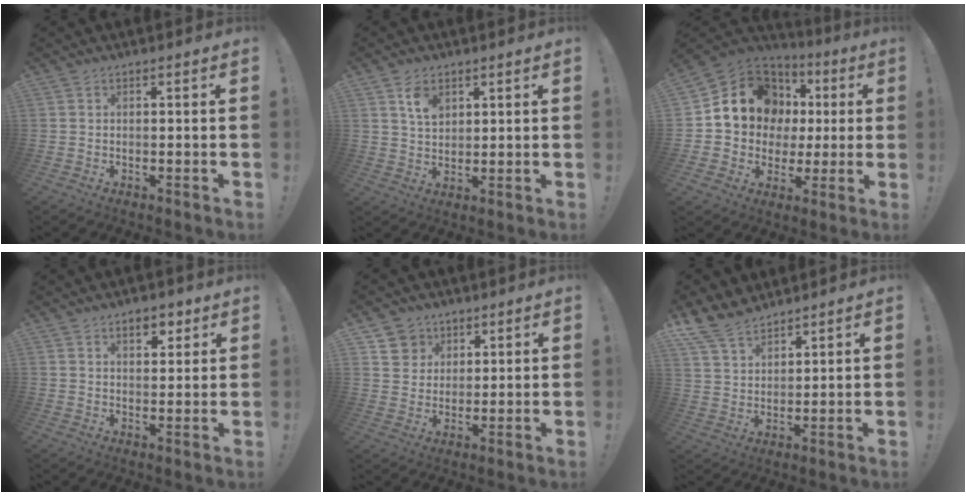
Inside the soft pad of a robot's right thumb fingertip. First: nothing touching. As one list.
[{"total": 6.1, "force": [3.2, 3.9, 3.3], "torque": [-0.048, -0.013, 0.059]}, {"total": 15.8, "force": [5.4, 13.1, 7.1], "torque": [-0.108, -0.025, 0.121]}, {"total": 5.5, "force": [3.3, 3.1, 3.2], "torque": [-0.036, -0.010, 0.055]}, {"total": 7.2, "force": [3.9, 6.1, 0.5], "torque": [-0.005, -0.033, 0.076]}, {"total": 10.0, "force": [8.2, 4.7, 3.3], "torque": [-0.064, -0.050, 0.161]}]